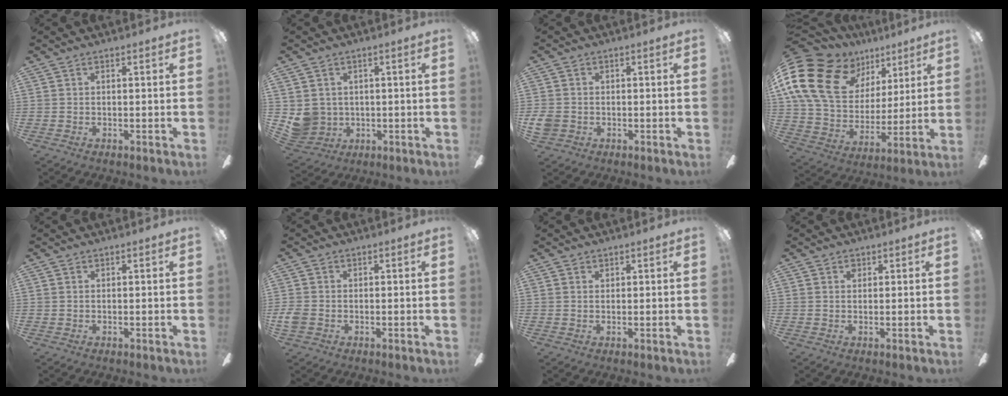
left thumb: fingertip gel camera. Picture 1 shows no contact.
{"total": 6.2, "force": [0.8, 6.1, 1.2], "torque": [-0.036, -0.006, 0.021]}
{"total": 3.4, "force": [-0.7, 3.0, 1.4], "torque": [-0.029, 0.005, -0.011]}
{"total": 23.0, "force": [10.6, 16.3, 12.2], "torque": [-0.254, -0.039, 0.204]}
{"total": 0.0}
{"total": 2.9, "force": [-0.8, 2.2, 1.7], "torque": [-0.034, 0.006, -0.015]}
{"total": 0.7, "force": [0.5, 0.4, 0.2], "torque": [-0.004, 0.001, 0.010]}
{"total": 1.3, "force": [0.7, 0.9, 0.5], "torque": [-0.002, 0.000, 0.011]}